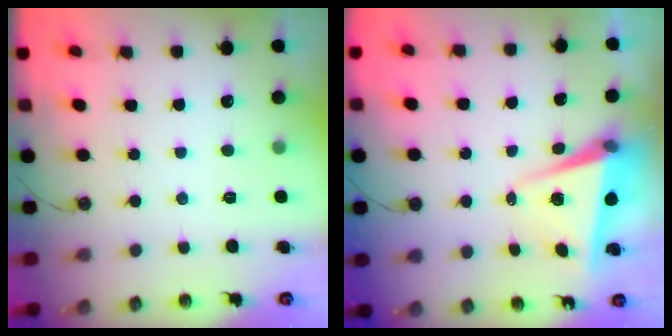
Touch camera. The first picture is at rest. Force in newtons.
{"total": 5.6, "press": 5.1, "slide": 2.3}